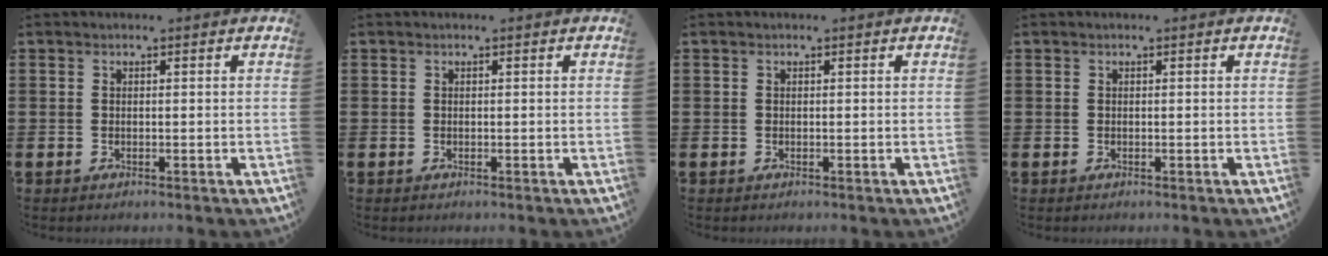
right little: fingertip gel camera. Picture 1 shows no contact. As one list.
[{"total": 0.0}, {"total": 0.0}, {"total": 0.0}]